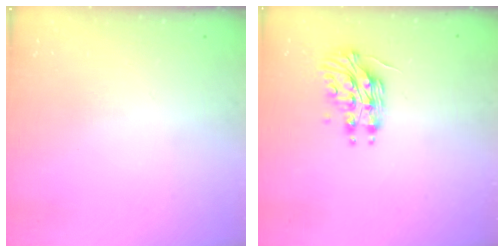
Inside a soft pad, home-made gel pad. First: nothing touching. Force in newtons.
{"total": 11.0, "press": 11.0, "slide": 0.9}